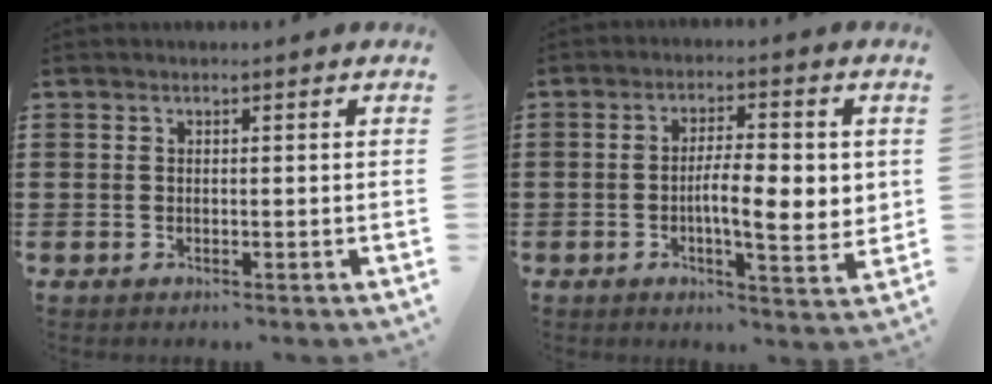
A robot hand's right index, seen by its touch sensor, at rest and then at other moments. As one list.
[{"total": 7.6, "force": [-0.3, 2.2, 7.3], "torque": [-0.115, 0.002, -0.010]}]